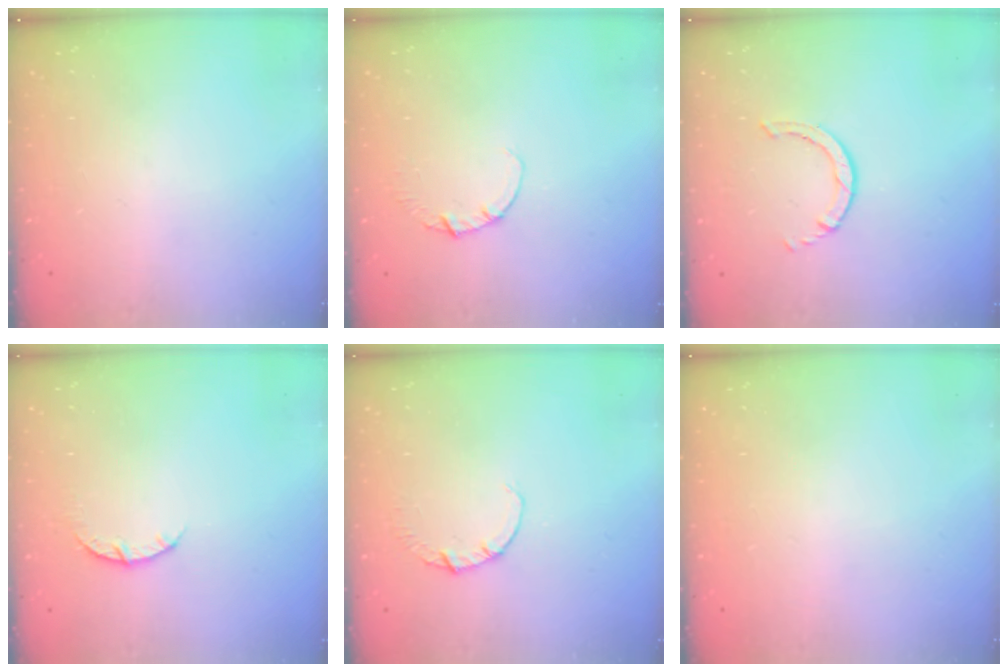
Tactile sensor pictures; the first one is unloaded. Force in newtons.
{"total": 1.1, "press": 1.1, "slide": 0.1}
{"total": 0.8, "press": 0.7, "slide": 0.2}
{"total": 4.3, "press": 4.2, "slide": 0.6}
{"total": 1.9, "press": 1.9, "slide": 0.3}
{"total": 2.5, "press": 2.5, "slide": 0.2}